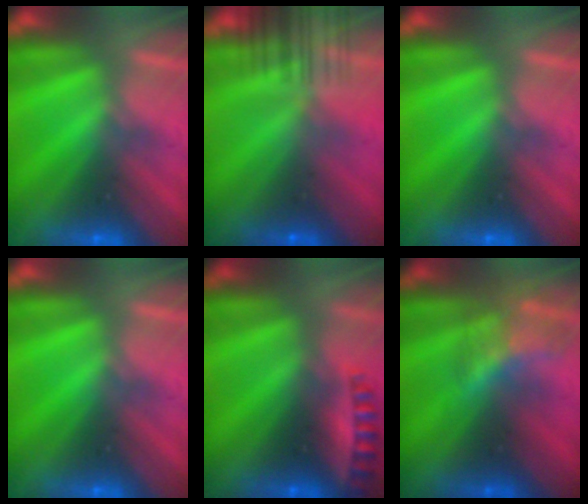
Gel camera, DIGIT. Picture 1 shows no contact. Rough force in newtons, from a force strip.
{"total": 10.5}
{"total": 0.0}
{"total": 0.0}
{"total": 2.6}
{"total": 2.1}